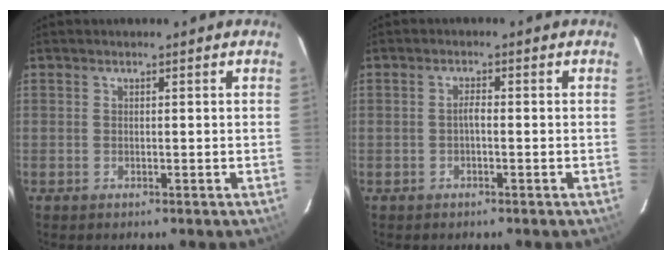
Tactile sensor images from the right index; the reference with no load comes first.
{"total": 1.2, "force": [-0.5, 0.3, 1.1], "torque": [-0.022, 0.006, -0.010]}